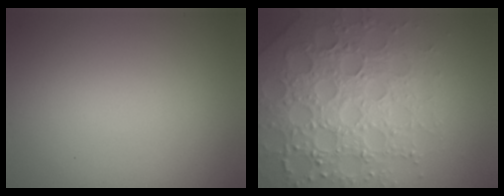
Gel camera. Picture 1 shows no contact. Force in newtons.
{"total": 7.2, "press": 7.0, "slide": 1.7}